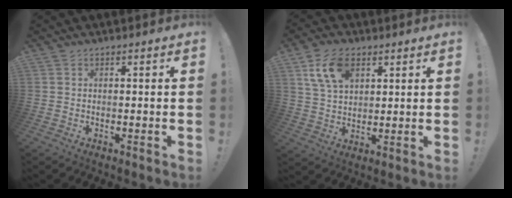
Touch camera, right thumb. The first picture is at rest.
{"total": 11.5, "force": [5.5, 7.0, 7.3], "torque": [-0.126, -0.009, 0.103]}